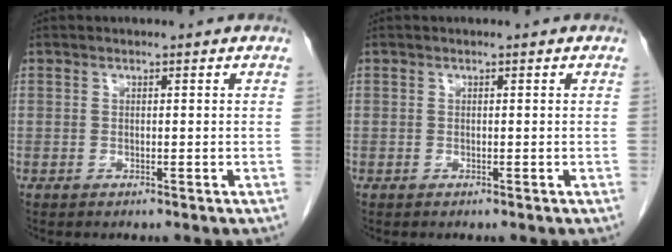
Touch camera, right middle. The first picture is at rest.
{"total": 0.0}